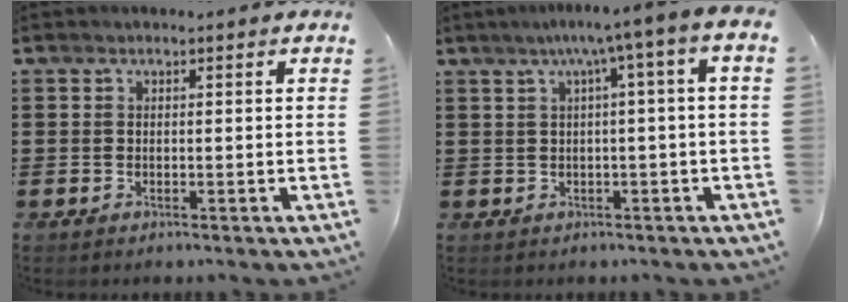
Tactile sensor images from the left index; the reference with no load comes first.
{"total": 4.4, "force": [0.3, -0.4, 4.4], "torque": [-0.084, -0.005, -0.003]}